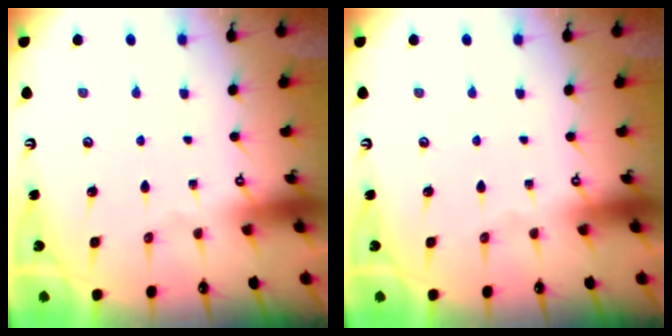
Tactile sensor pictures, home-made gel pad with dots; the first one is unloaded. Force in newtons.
{"total": 0.0}